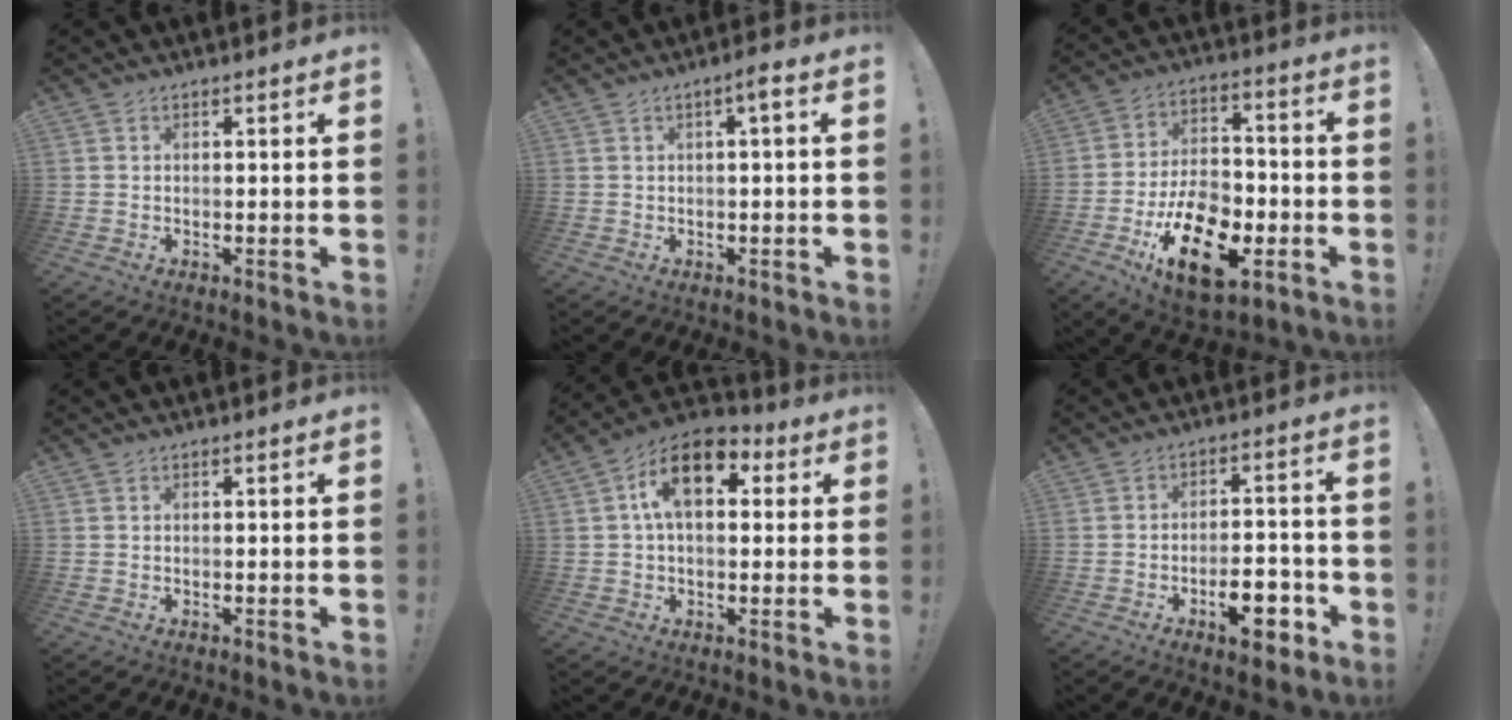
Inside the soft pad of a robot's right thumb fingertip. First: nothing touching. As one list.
[{"total": 3.0, "force": [0.4, 0.2, 3.0], "torque": [-0.046, 0.002, 0.001]}, {"total": 20.5, "force": [-8.9, 11.8, 14.2], "torque": [-0.230, 0.060, -0.139]}, {"total": 0.0}, {"total": 13.2, "force": [4.2, 7.7, 9.9], "torque": [-0.153, 0.005, 0.076]}, {"total": 11.1, "force": [-5.3, 5.5, 8.1], "torque": [-0.097, 0.031, -0.085]}]